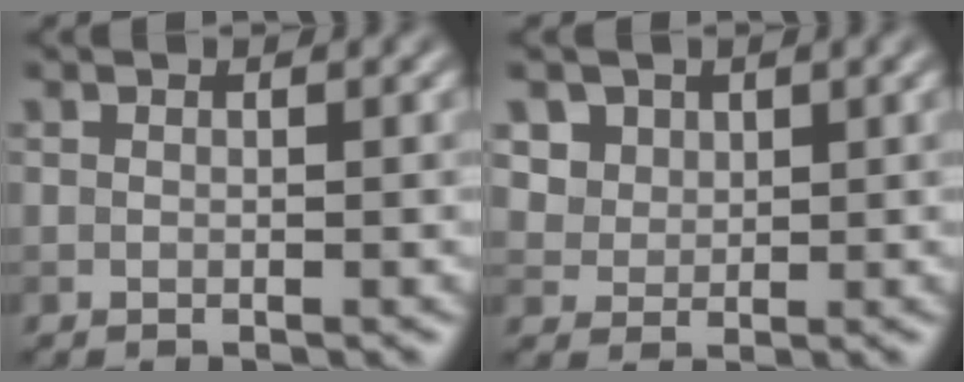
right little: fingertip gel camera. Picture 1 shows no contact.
{"total": 4.4, "force": [2.5, 3.2, 1.7], "torque": [-0.054, -0.003, 0.053]}